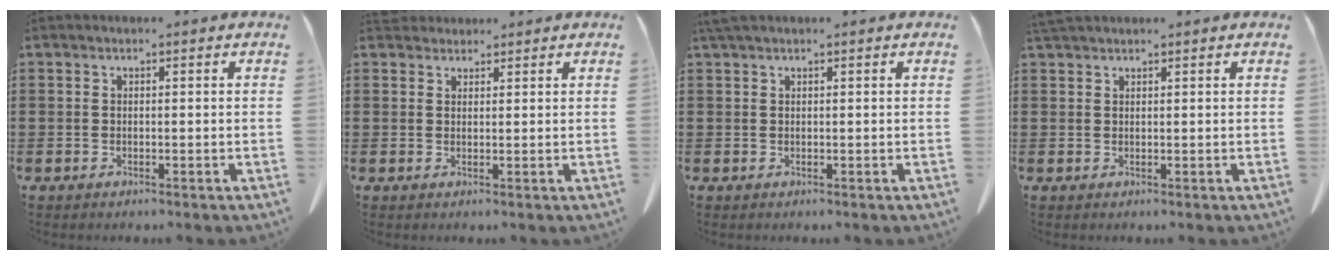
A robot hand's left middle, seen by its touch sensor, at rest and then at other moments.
{"total": 2.3, "force": [2.1, 0.9, 0.4], "torque": [-0.007, -0.001, 0.041]}
{"total": 1.3, "force": [0.9, 0.1, 0.9], "torque": [-0.022, -0.001, 0.019]}
{"total": 1.6, "force": [1.5, 0.3, 0.6], "torque": [-0.017, -0.001, 0.030]}